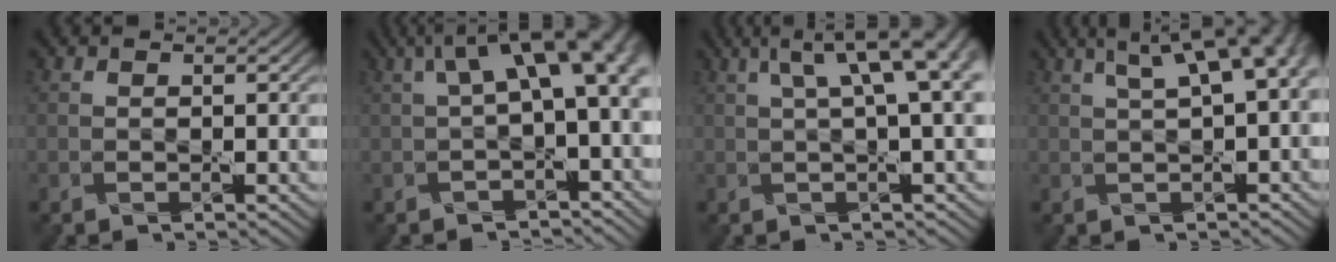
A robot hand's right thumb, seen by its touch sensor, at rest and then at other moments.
{"total": 9.4, "force": [2.1, 3.8, 8.4], "torque": [-0.129, 0.013, 0.035]}
{"total": 9.3, "force": [3.0, 2.9, 8.4], "torque": [-0.096, 0.030, 0.037]}
{"total": 8.5, "force": [3.1, 2.9, 7.3], "torque": [-0.087, 0.027, 0.042]}